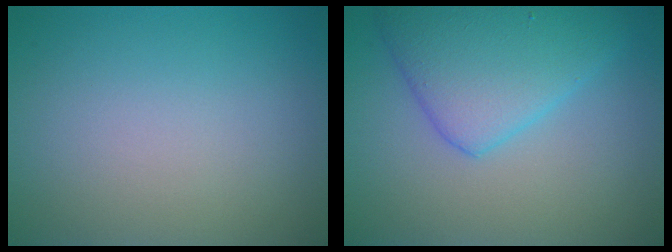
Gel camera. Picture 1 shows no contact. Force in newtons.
{"total": 4.1, "press": 4.1, "slide": 0.2}